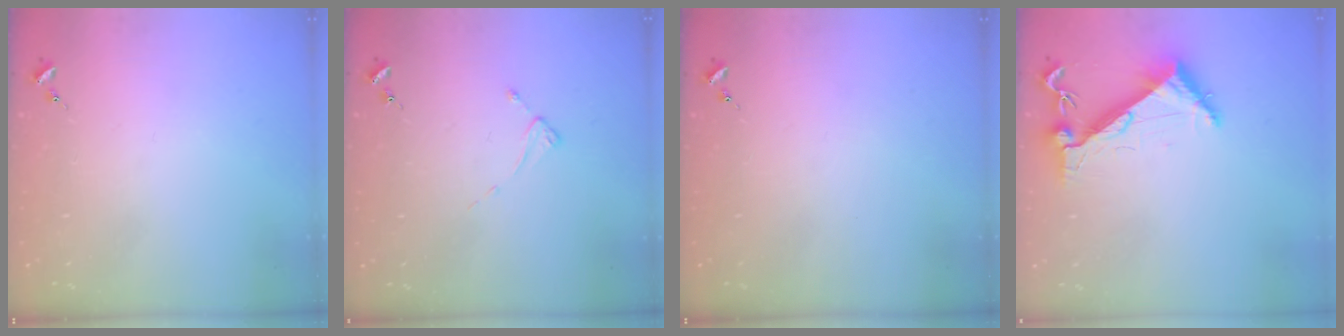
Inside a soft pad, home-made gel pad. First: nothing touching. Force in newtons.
{"total": 2.4, "press": 2.4, "slide": 0.3}
{"total": 0.0}
{"total": 6.4, "press": 6.4, "slide": 0.5}